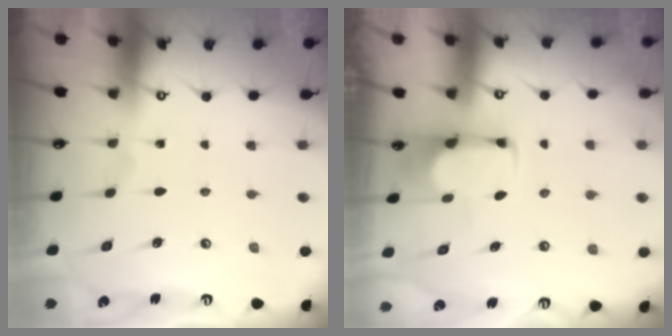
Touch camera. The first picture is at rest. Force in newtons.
{"total": 1.9, "press": 1.7, "slide": 0.7}